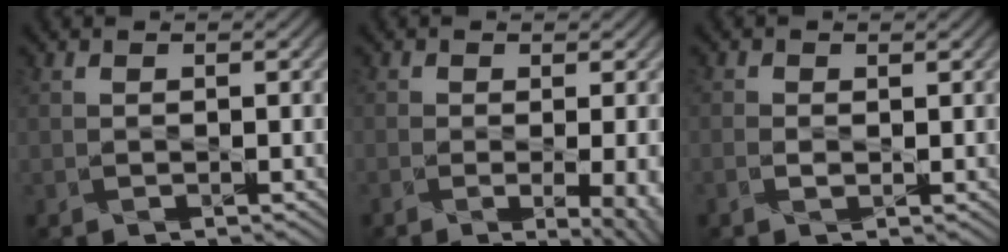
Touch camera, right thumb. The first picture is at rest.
{"total": 7.0, "force": [-1.9, 2.8, 6.2], "torque": [-0.067, -0.007, -0.013]}
{"total": 0.8, "force": [-0.2, 0.7, 0.5], "torque": [-0.016, -0.002, -0.002]}